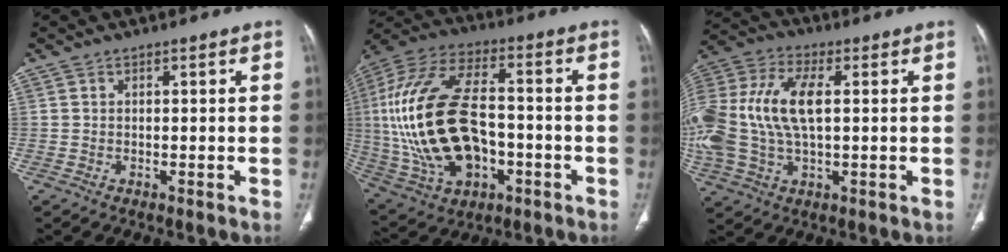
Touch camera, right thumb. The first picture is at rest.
{"total": 25.9, "force": [-2.6, 14.9, 21.0], "torque": [-0.440, 0.014, -0.029]}
{"total": 19.6, "force": [1.5, 10.4, 16.5], "torque": [-0.388, 0.016, 0.026]}